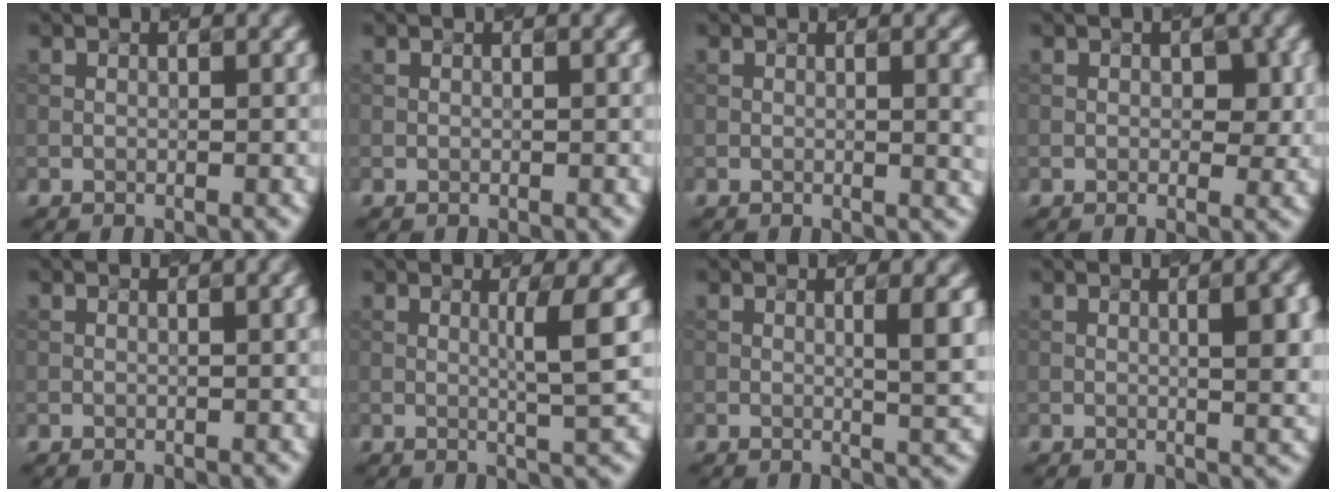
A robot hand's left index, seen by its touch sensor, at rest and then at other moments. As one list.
[{"total": 0.0}, {"total": 2.8, "force": [0.3, 0.9, 2.7], "torque": [-0.022, 0.005, 0.007]}, {"total": 2.2, "force": [0.1, 1.2, 1.8], "torque": [-0.020, -0.001, 0.007]}, {"total": 1.3, "force": [0.2, 0.4, 1.2], "torque": [-0.014, 0.005, 0.000]}, {"total": 3.0, "force": [0.4, 0.1, 3.0], "torque": [-0.050, -0.002, 0.013]}, {"total": 3.1, "force": [0.5, 0.7, 3.0], "torque": [-0.036, -0.001, 0.012]}, {"total": 5.1, "force": [0.6, 1.5, 4.8], "torque": [-0.048, 0.011, 0.016]}]